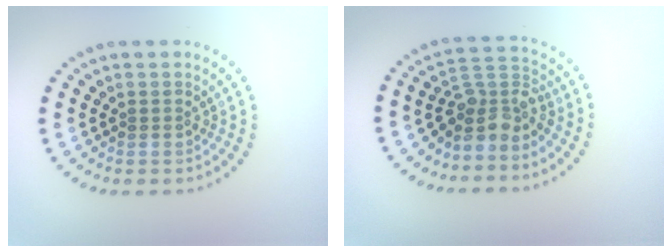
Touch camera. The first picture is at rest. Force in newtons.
{"total": 3.6, "press": 2.8, "slide": 2.3}